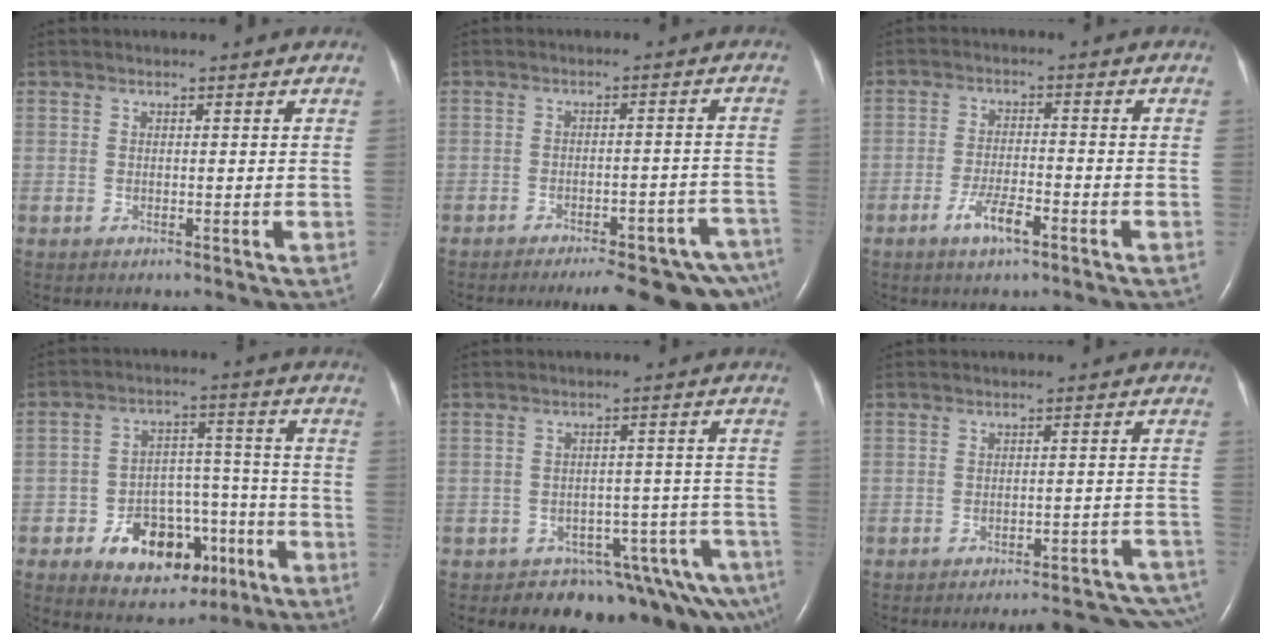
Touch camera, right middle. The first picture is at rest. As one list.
[{"total": 15.6, "force": [-13.1, 3.1, 8.0], "torque": [-0.048, 0.020, -0.156]}, {"total": 4.8, "force": [-2.8, 1.0, 3.7], "torque": [-0.077, -0.001, -0.051]}, {"total": 12.9, "force": [-6.2, 7.8, 8.3], "torque": [-0.124, 0.029, -0.082]}, {"total": 10.7, "force": [-9.1, 4.0, 3.9], "torque": [-0.018, 0.046, -0.111]}, {"total": 18.1, "force": [-17.1, 2.1, 5.5], "torque": [-0.023, 0.013, -0.194]}]